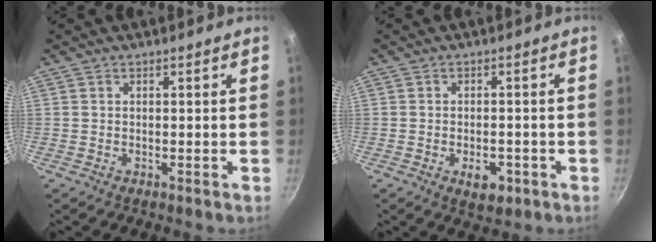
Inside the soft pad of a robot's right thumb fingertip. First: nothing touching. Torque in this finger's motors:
{"motor_torque": [-0.52, 0.39, 0.28, 0.13, 0.05]}